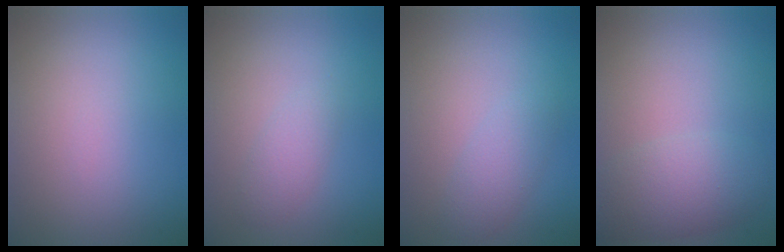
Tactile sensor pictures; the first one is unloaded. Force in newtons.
{"total": 1.6, "press": 1.6, "slide": 0.1}
{"total": 1.9, "press": 1.9, "slide": 0.1}
{"total": 4.0, "press": 4.0, "slide": 0.2}